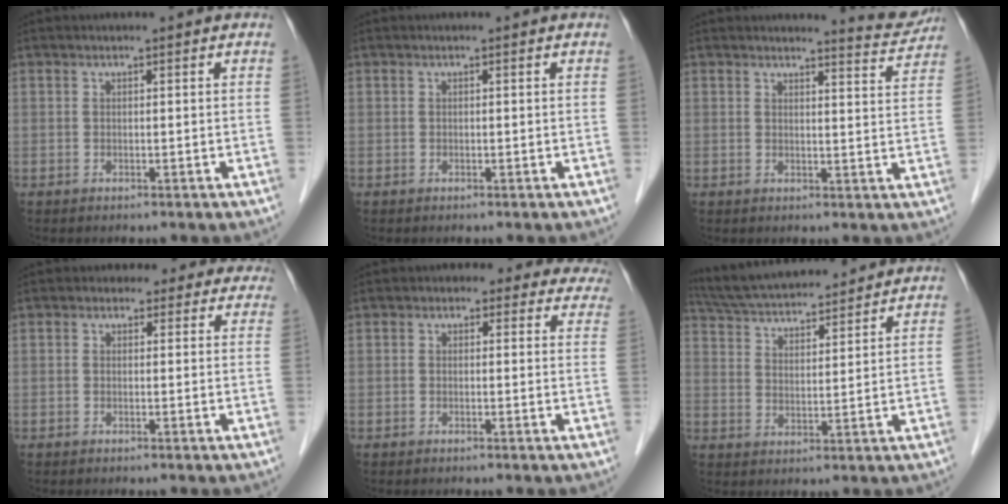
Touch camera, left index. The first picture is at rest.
{"total": 0.0}
{"total": 4.5, "force": [4.5, -0.1, -0.1], "torque": [-0.007, -0.032, 0.043]}
{"total": 5.1, "force": [4.0, 3.2, 0.5], "torque": [0.017, 0.006, 0.024]}
{"total": 8.0, "force": [6.5, 4.2, 2.1], "torque": [0.008, 0.014, 0.047]}
{"total": 15.9, "force": [14.6, 2.5, 5.6], "torque": [-0.104, 0.036, 0.239]}